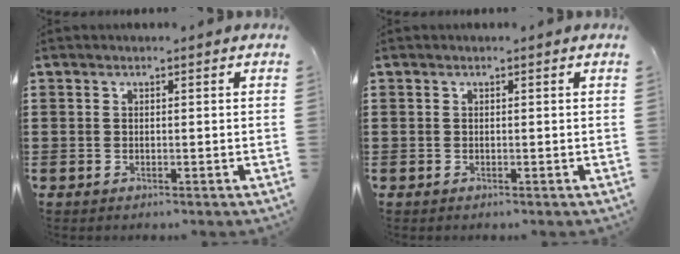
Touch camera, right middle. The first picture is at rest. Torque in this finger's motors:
{"motor_torque": [0.18, -0.24, 0.01, -0.01]}